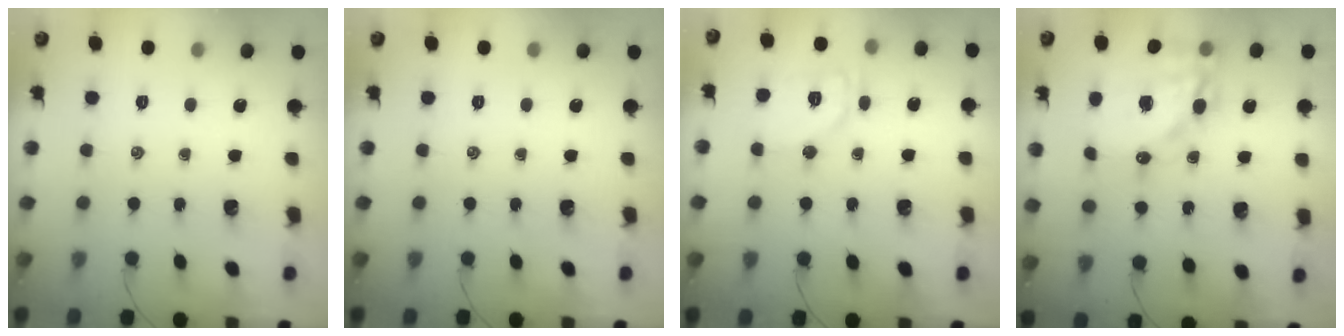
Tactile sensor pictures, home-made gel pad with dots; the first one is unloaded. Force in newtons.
{"total": 0.0}
{"total": 10.2, "press": 10.2, "slide": 0.7}
{"total": 17.6, "press": 17.1, "slide": 3.9}